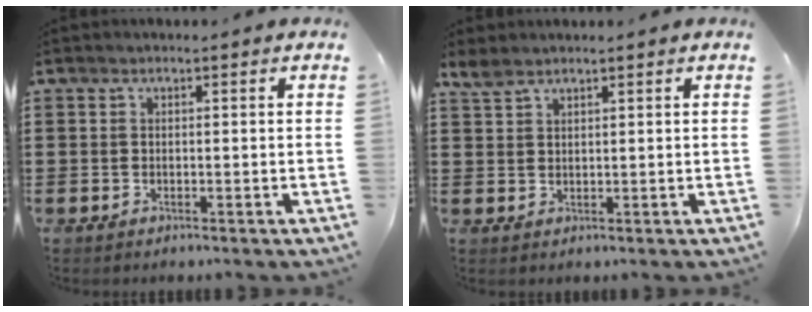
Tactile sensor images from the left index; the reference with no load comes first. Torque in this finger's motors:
{"motor_torque": [-0.23, 1.14, -0.02, 0.07]}